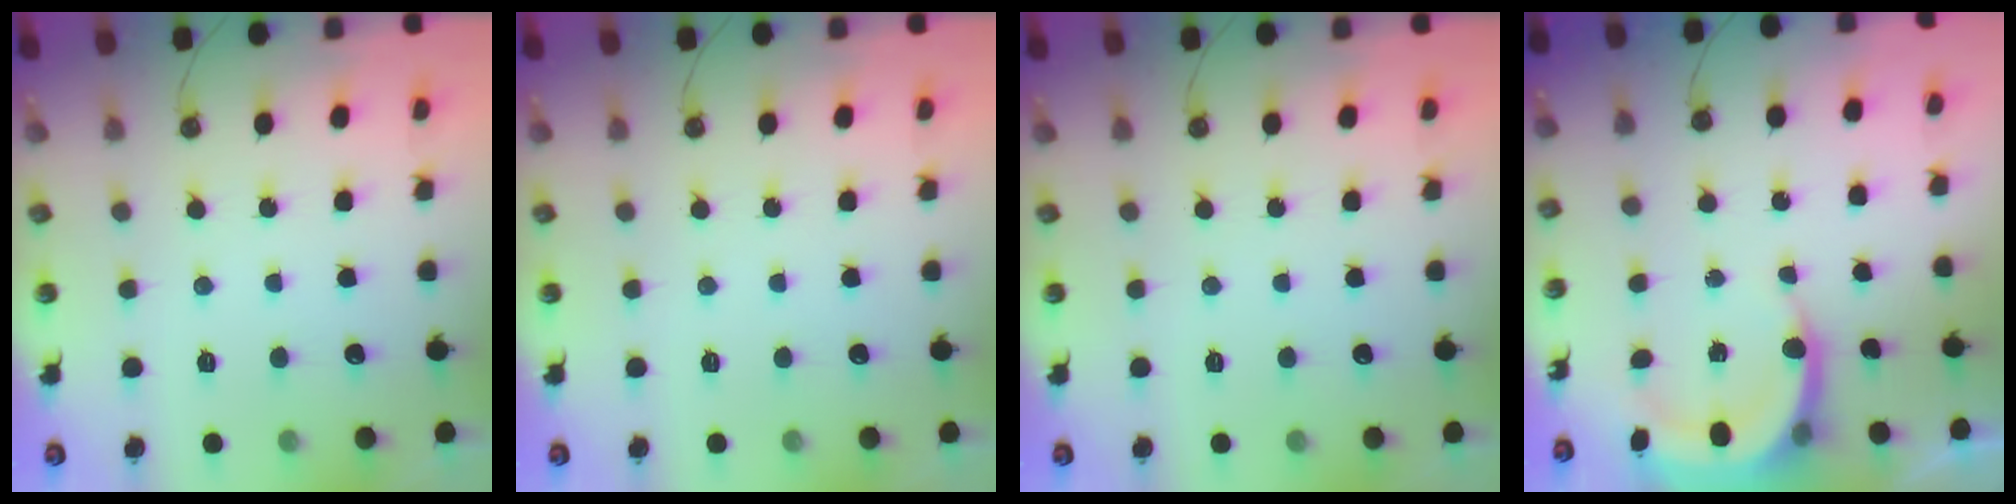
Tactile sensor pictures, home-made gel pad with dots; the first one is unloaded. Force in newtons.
{"total": 0.0}
{"total": 0.0}
{"total": 6.0, "press": 5.8, "slide": 1.7}